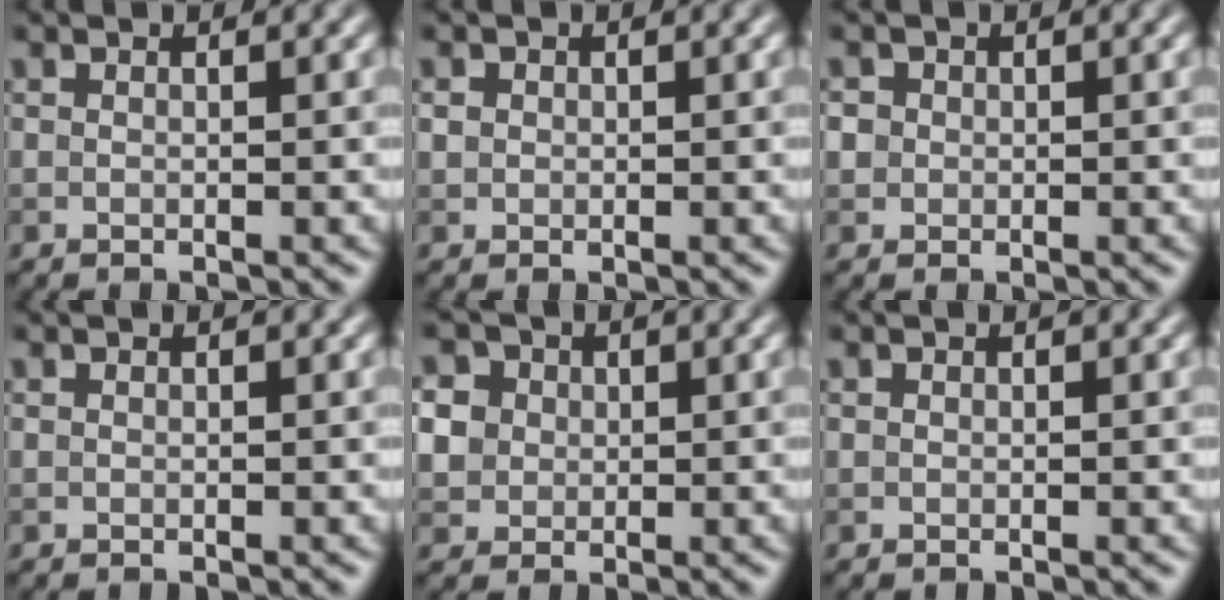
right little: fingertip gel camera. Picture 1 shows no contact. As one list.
[{"total": 0.9, "force": [0.1, 0.8, 0.2], "torque": [0.001, -0.001, 0.002]}, {"total": 1.3, "force": [0.2, 1.2, 0.3], "torque": [-0.002, 0.004, 0.003]}, {"total": 0.0}, {"total": 5.8, "force": [1.7, 5.0, 2.3], "torque": [-0.055, 0.025, 0.021]}, {"total": 0.0}]